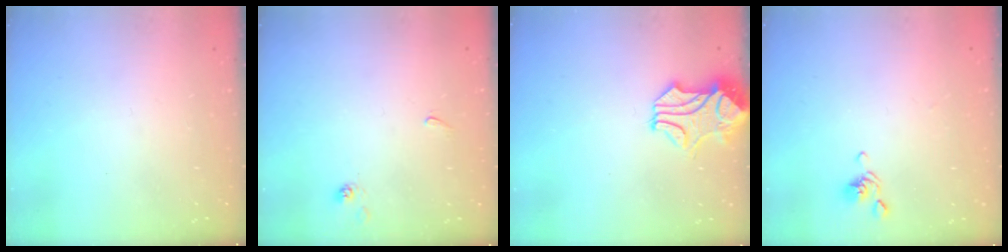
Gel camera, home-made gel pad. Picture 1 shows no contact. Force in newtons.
{"total": 4.1, "press": 4.1, "slide": 0.4}
{"total": 0.8, "press": 0.3, "slide": 0.7}
{"total": 2.6, "press": 2.5, "slide": 0.4}